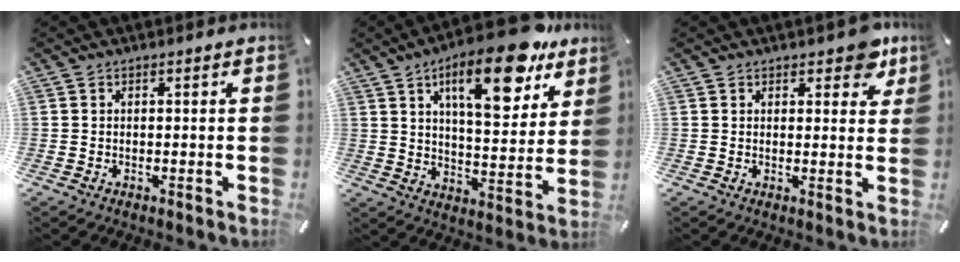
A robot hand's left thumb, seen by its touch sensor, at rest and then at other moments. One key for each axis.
{"total": 18.8, "fx": 11.2, "fy": 6.9, "fz": 13.4, "tx": -0.203, "ty": -0.056, "tz": 0.177}
{"total": 5.5, "fx": 3.8, "fy": 3.1, "fz": 2.6, "tx": -0.014, "ty": -0.017, "tz": 0.061}